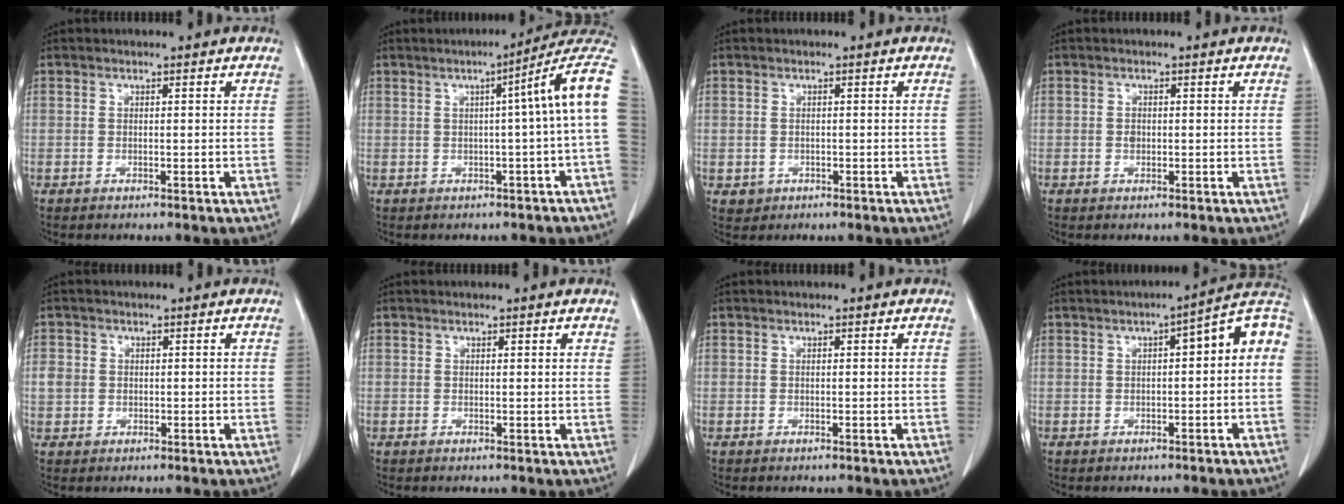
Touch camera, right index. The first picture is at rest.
{"total": 9.5, "force": [1.1, -1.1, 9.4], "torque": [-0.104, 0.030, 0.004]}
{"total": 1.7, "force": [-0.5, 1.6, 0.2], "torque": [-0.001, 0.004, -0.001]}
{"total": 0.9, "force": [-0.1, 0.7, 0.6], "torque": [-0.012, 0.002, 0.000]}
{"total": 3.0, "force": [0.1, 2.7, 1.1], "torque": [-0.021, 0.011, 0.006]}
{"total": 0.8, "force": [0.6, 0.2, 0.4], "torque": [-0.006, 0.001, 0.005]}
{"total": 0.0}
{"total": 7.8, "force": [0.7, 1.8, 7.6], "torque": [-0.100, 0.036, 0.003]}